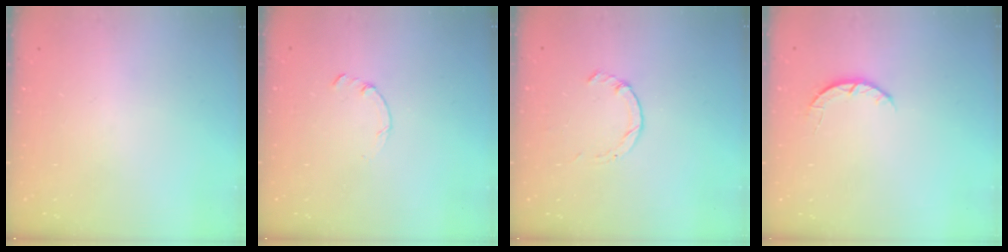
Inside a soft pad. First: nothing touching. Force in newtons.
{"total": 0.0}
{"total": 1.0, "press": 1.0, "slide": 0.3}
{"total": 3.4, "press": 3.4, "slide": 0.6}